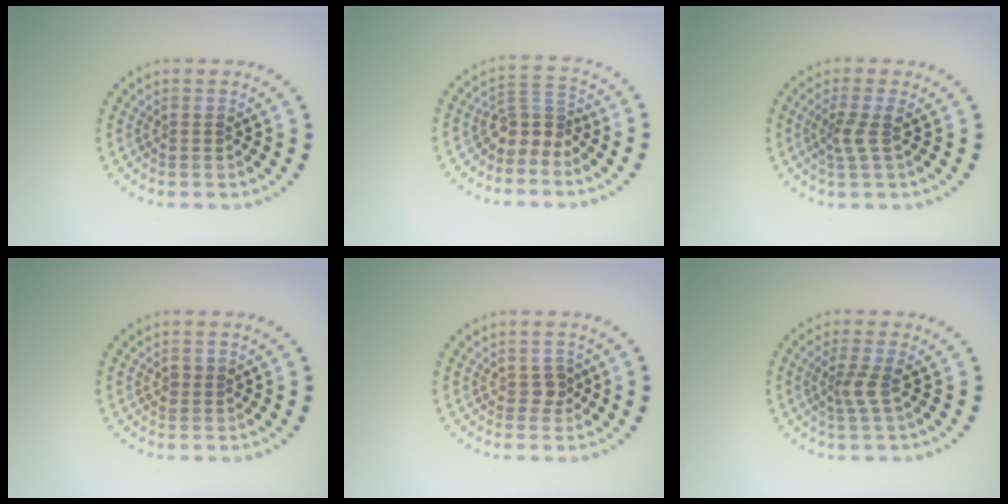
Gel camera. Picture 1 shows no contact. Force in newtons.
{"total": 2.8, "press": 2.0, "slide": 1.9}
{"total": 2.0, "press": 1.5, "slide": 1.3}
{"total": 0.9, "press": 0.9, "slide": 0.2}
{"total": 1.2, "press": 1.0, "slide": 0.6}
{"total": 1.9, "press": 1.3, "slide": 1.4}